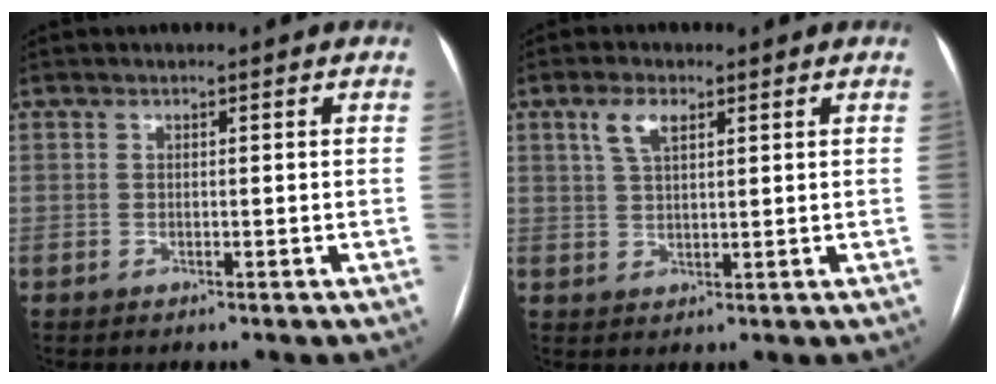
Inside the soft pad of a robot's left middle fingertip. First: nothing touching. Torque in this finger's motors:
{"motor_torque": [0.63, -0.63, 0.38, 0.05]}